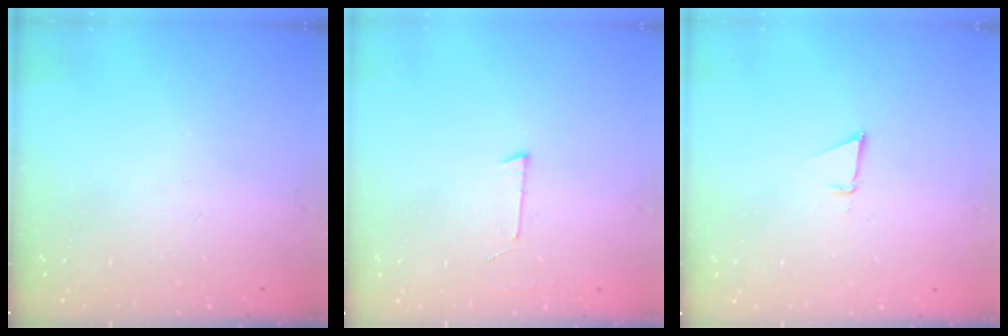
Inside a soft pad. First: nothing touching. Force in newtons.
{"total": 2.7, "press": 2.7, "slide": 0.2}
{"total": 2.6, "press": 2.5, "slide": 0.8}